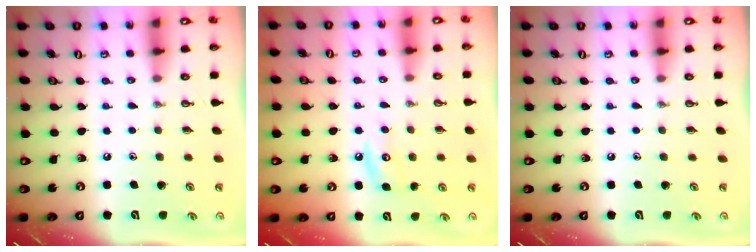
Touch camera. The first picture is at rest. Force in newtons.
{"total": 6.5, "press": 6.5, "slide": 0.3}
{"total": 0.0}